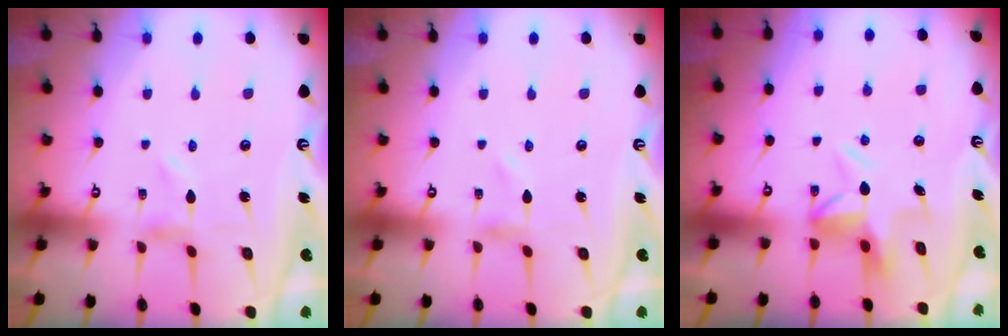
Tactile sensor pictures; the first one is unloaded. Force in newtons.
{"total": 0.0}
{"total": 5.9, "press": 5.9, "slide": 0.4}